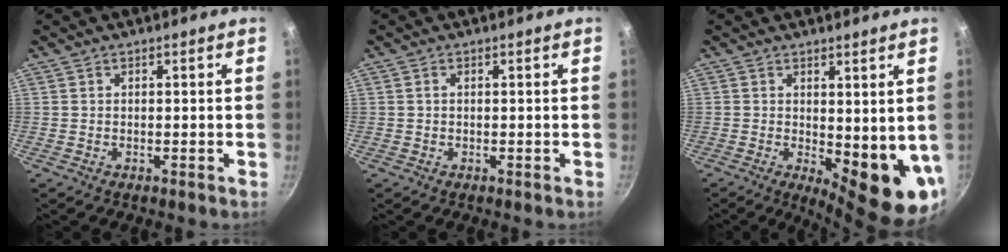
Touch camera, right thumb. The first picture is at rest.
{"total": 0.6, "force": [0.1, 0.4, 0.4], "torque": [-0.007, 0.003, 0.002]}
{"total": 10.9, "force": [0.2, 4.3, 10.0], "torque": [-0.105, -0.022, 0.014]}